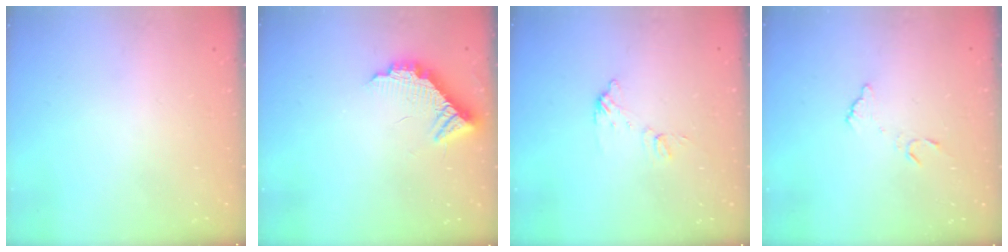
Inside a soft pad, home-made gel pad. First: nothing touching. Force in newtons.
{"total": 10.4, "press": 10.4, "slide": 0.3}
{"total": 6.7, "press": 6.7, "slide": 0.2}
{"total": 4.2, "press": 4.2, "slide": 0.2}